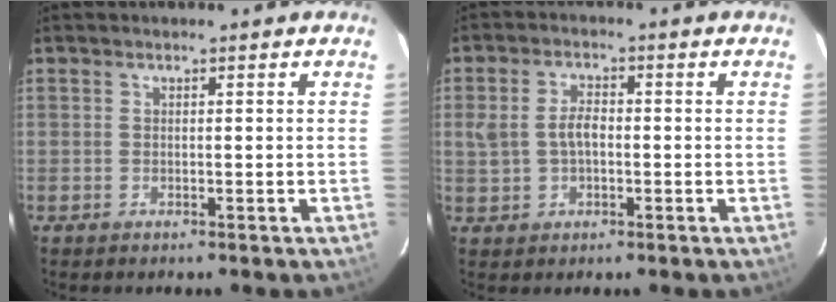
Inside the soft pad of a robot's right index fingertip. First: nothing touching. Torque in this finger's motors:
{"motor_torque": [0.09, -0.02, 0.39, 0.08]}